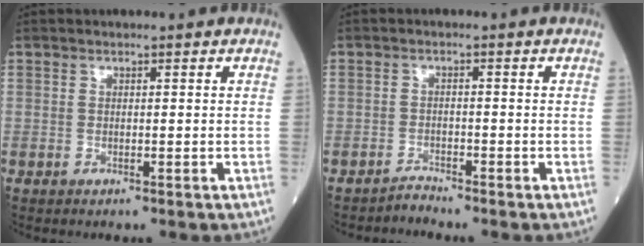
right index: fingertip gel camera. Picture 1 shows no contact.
{"total": 1.6, "force": [-1.5, -0.3, -0.6], "torque": [0.021, -0.008, -0.026]}